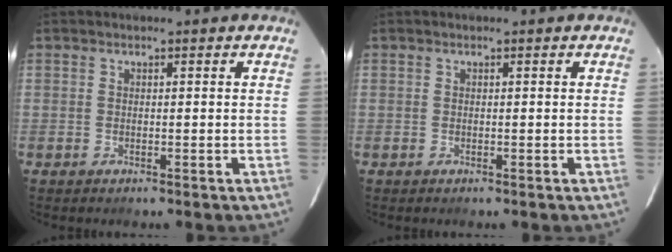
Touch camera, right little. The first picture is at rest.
{"total": 0.0}